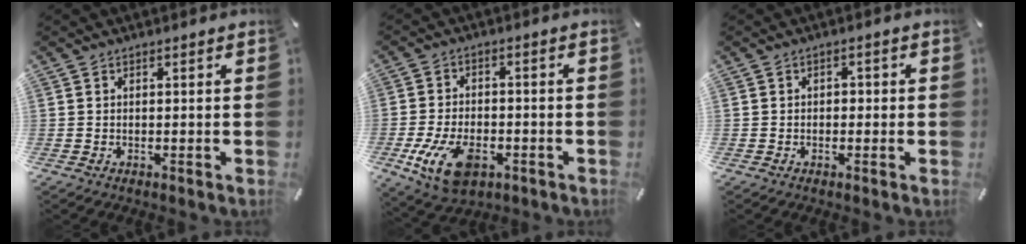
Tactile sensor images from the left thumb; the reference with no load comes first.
{"total": 11.8, "force": [-4.5, 7.1, 8.3], "torque": [-0.174, 0.004, -0.083]}
{"total": 1.6, "force": [-0.8, 1.2, 0.7], "torque": [-0.014, 0.007, -0.019]}